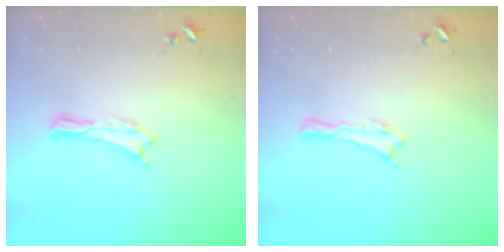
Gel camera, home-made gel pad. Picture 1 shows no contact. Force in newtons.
{"total": 0.0}